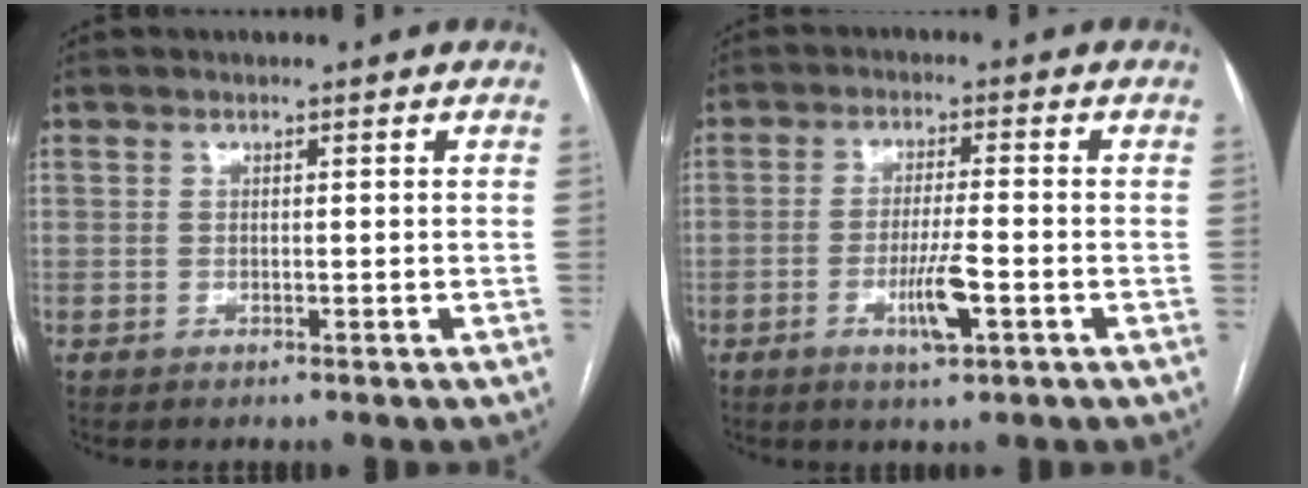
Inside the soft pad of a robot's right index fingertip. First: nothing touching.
{"total": 5.9, "force": [-2.2, 0.5, 5.4], "torque": [-0.102, -0.008, -0.038]}